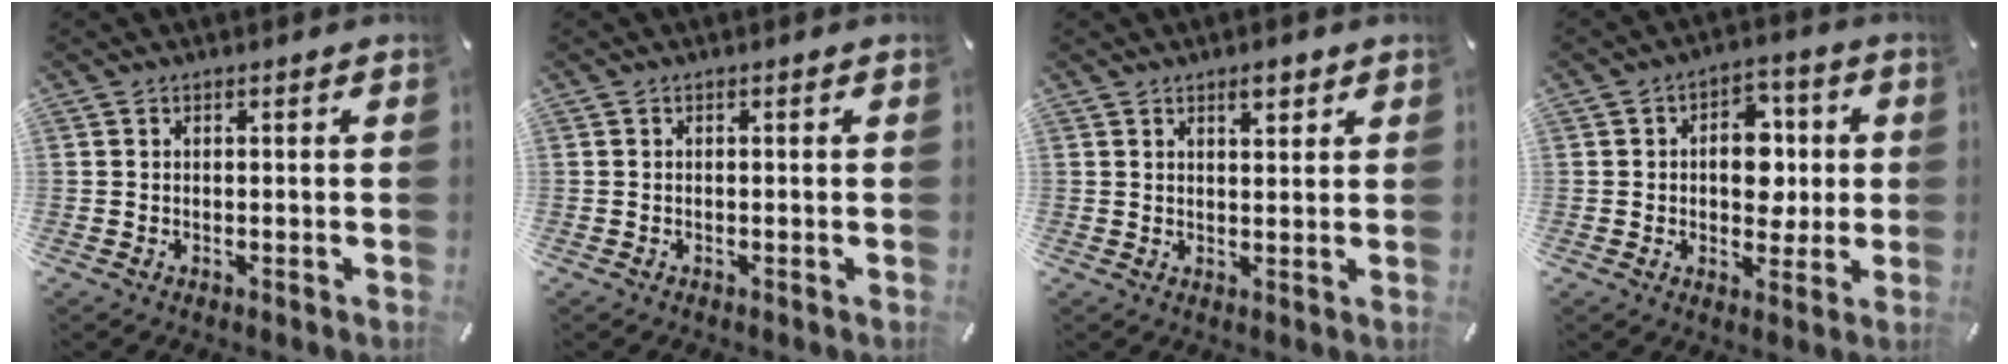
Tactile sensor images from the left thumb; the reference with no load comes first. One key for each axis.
{"total": 0.0}
{"total": 3.7, "fx": 2.6, "fy": 1.5, "fz": 2.2, "tx": -0.023, "ty": -0.009, "tz": 0.040}
{"total": 9.7, "fx": 0.6, "fy": 7.1, "fz": 6.5, "tx": -0.083, "ty": 0.004, "tz": 0.007}